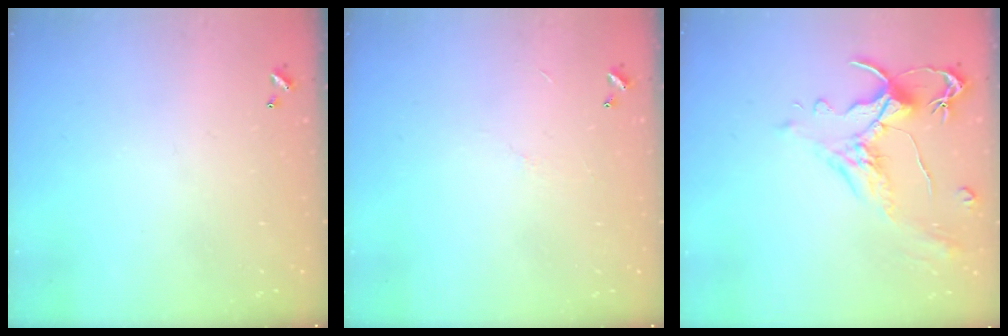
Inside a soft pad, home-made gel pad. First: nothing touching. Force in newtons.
{"total": 4.5, "press": 4.5, "slide": 0.5}
{"total": 1.6, "press": 1.1, "slide": 1.2}